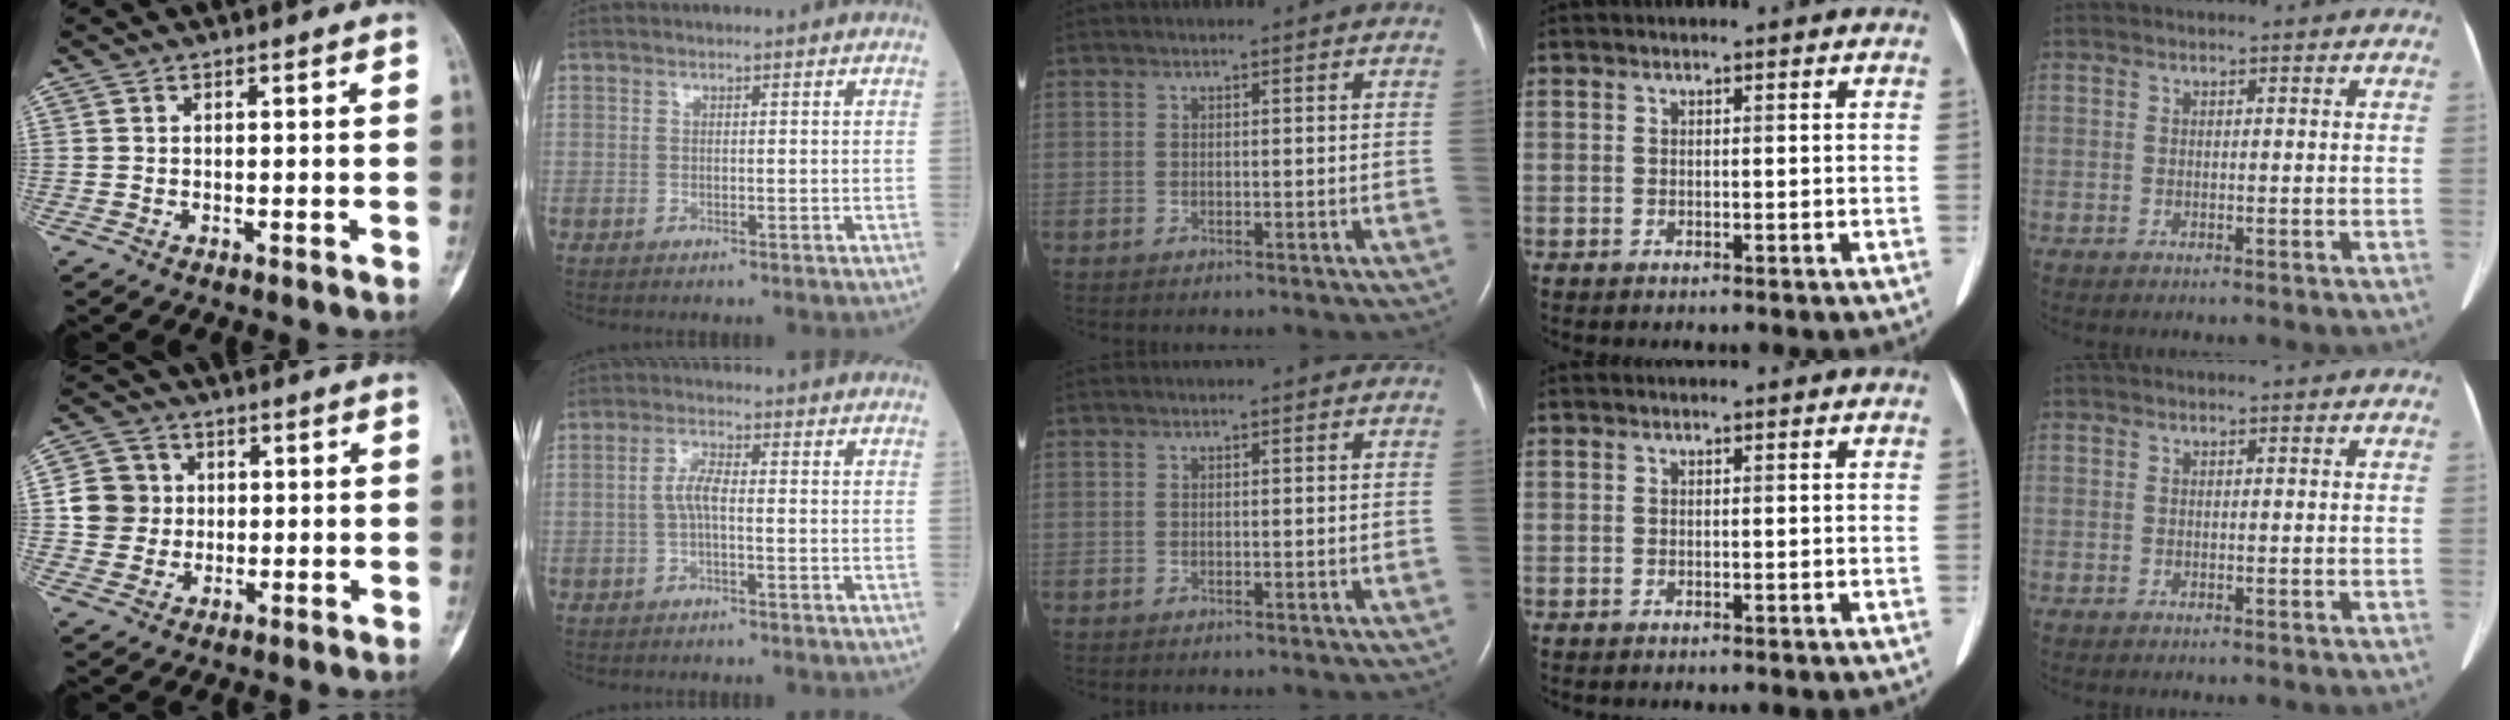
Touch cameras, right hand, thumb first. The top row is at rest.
{"thumb": {"total": 7.5, "force": [0.5, 7.2, 1.9], "torque": [-0.006, 0.008, 0.005]}, "index": {"total": 3.2, "force": [-0.4, 0.7, 3.0], "torque": [-0.061, 0.005, -0.009]}}